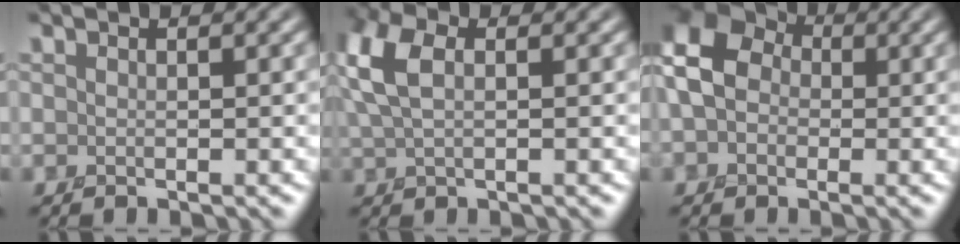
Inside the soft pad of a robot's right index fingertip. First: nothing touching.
{"total": 4.9, "force": [1.3, 2.6, 4.0], "torque": [-0.101, 0.010, 0.022]}
{"total": 9.5, "force": [0.9, 7.5, 5.6], "torque": [-0.110, 0.027, -0.012]}